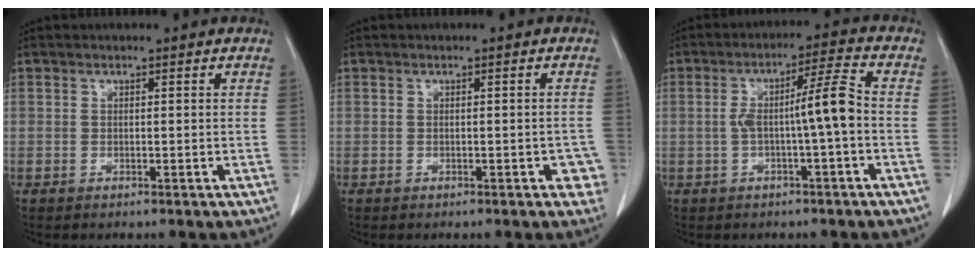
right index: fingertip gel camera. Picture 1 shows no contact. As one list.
[{"total": 2.7, "force": [-1.1, 1.1, 2.1], "torque": [-0.010, 0.003, -0.010]}, {"total": 6.7, "force": [-1.0, -0.3, 6.6], "torque": [-0.113, 0.022, -0.013]}]